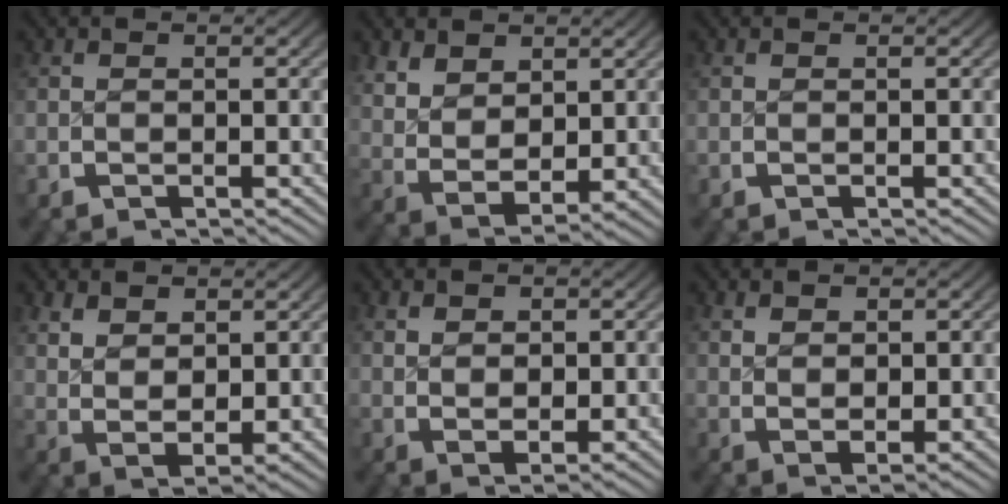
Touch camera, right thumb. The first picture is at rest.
{"total": 6.6, "force": [0.8, 4.8, 4.5], "torque": [-0.109, -0.037, 0.037]}
{"total": 0.0}
{"total": 4.6, "force": [1.1, 2.9, 3.4], "torque": [-0.069, -0.022, 0.039]}
{"total": 2.5, "force": [1.0, 1.3, 1.9], "torque": [-0.032, -0.008, 0.028]}
{"total": 2.3, "force": [1.2, 1.1, 1.7], "torque": [-0.025, -0.007, 0.032]}